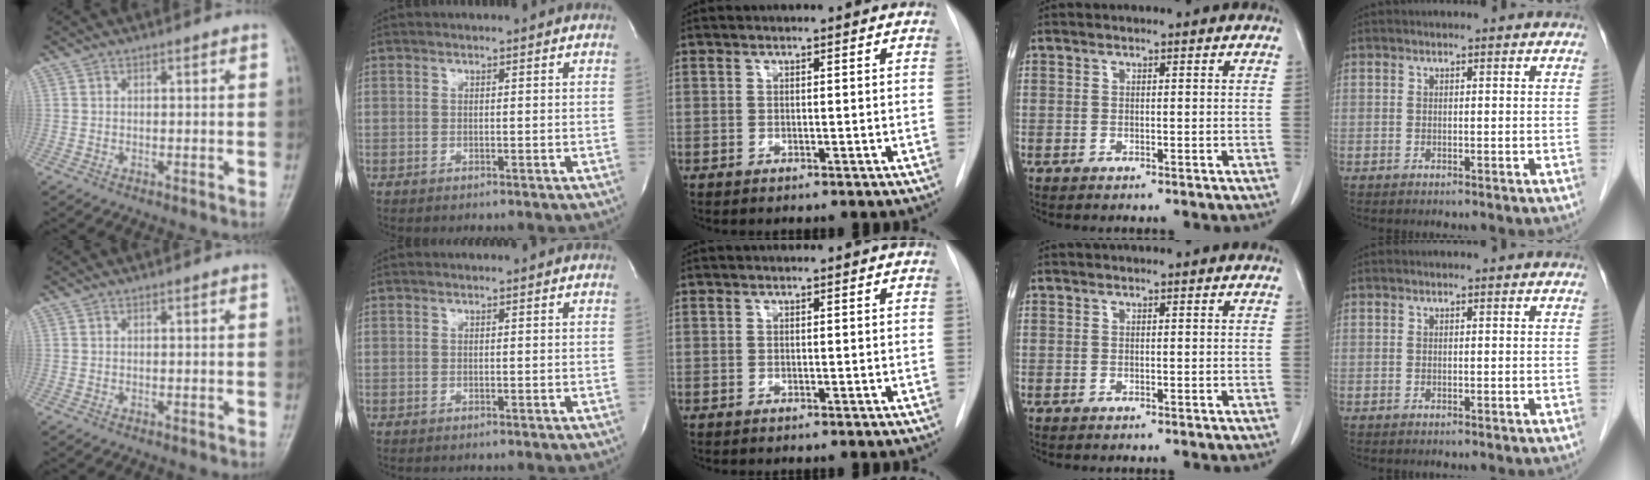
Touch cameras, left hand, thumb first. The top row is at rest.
{}